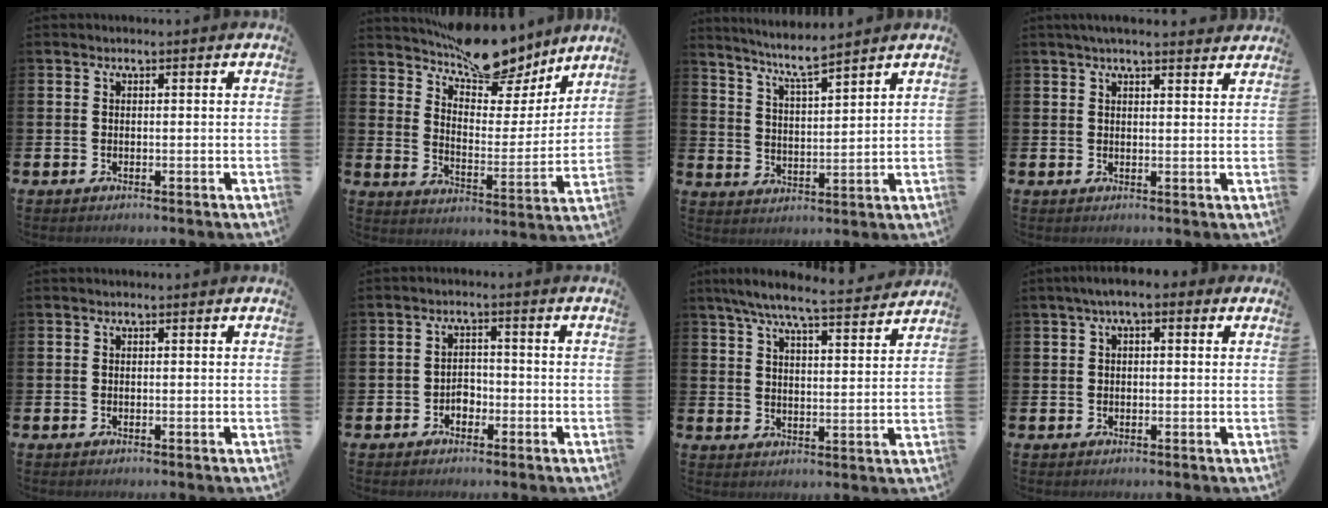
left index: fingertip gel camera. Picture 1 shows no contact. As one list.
[{"total": 12.3, "force": [10.9, 4.0, 4.2], "torque": [-0.084, -0.074, 0.195]}, {"total": 6.2, "force": [5.7, 0.4, 2.3], "torque": [-0.066, -0.028, 0.100]}, {"total": 3.1, "force": [2.9, 0.3, 1.0], "torque": [-0.020, -0.008, 0.052]}, {"total": 0.0}, {"total": 2.3, "force": [-1.4, 1.7, 0.9], "torque": [-0.020, 0.005, -0.031]}, {"total": 7.8, "force": [7.2, 0.6, 3.1], "torque": [-0.067, -0.046, 0.123]}, {"total": 3.2, "force": [1.6, 1.4, 2.3], "torque": [-0.046, 0.007, 0.026]}]